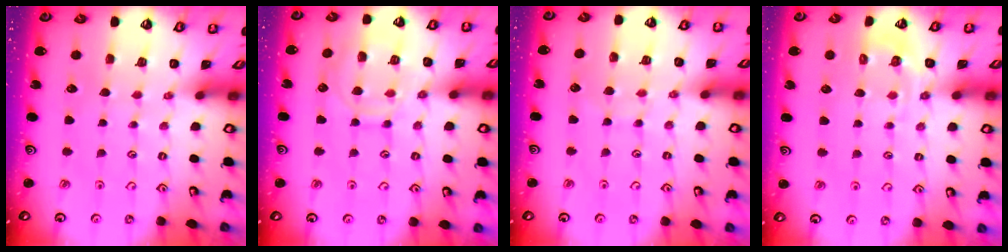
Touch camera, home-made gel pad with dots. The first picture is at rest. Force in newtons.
{"total": 11.9, "press": 11.9, "slide": 1.2}
{"total": 5.0, "press": 4.9, "slide": 0.4}
{"total": 5.4, "press": 5.2, "slide": 1.2}